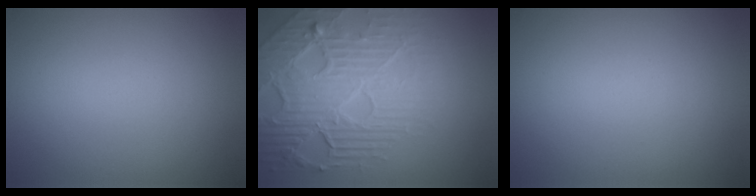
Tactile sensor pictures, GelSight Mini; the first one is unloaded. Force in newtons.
{"total": 8.2, "press": 5.6, "slide": 6.0}
{"total": 0.0}